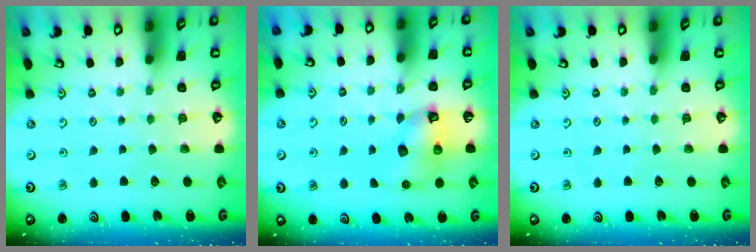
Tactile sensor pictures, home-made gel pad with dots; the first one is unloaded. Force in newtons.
{"total": 7.0, "press": 7.0, "slide": 0.1}
{"total": 0.0}